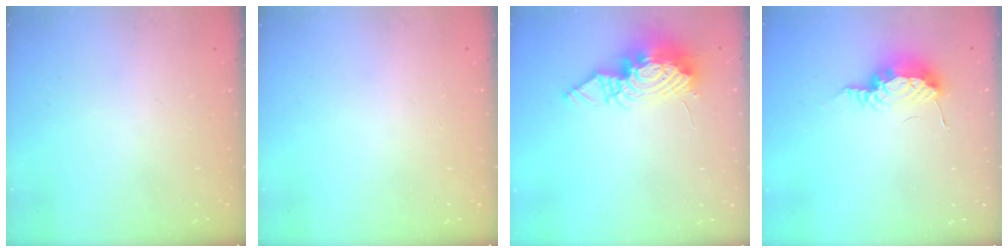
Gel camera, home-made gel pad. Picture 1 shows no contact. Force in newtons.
{"total": 0.0}
{"total": 13.5, "press": 13.5, "slide": 1.4}
{"total": 15.0, "press": 10.7, "slide": 10.4}